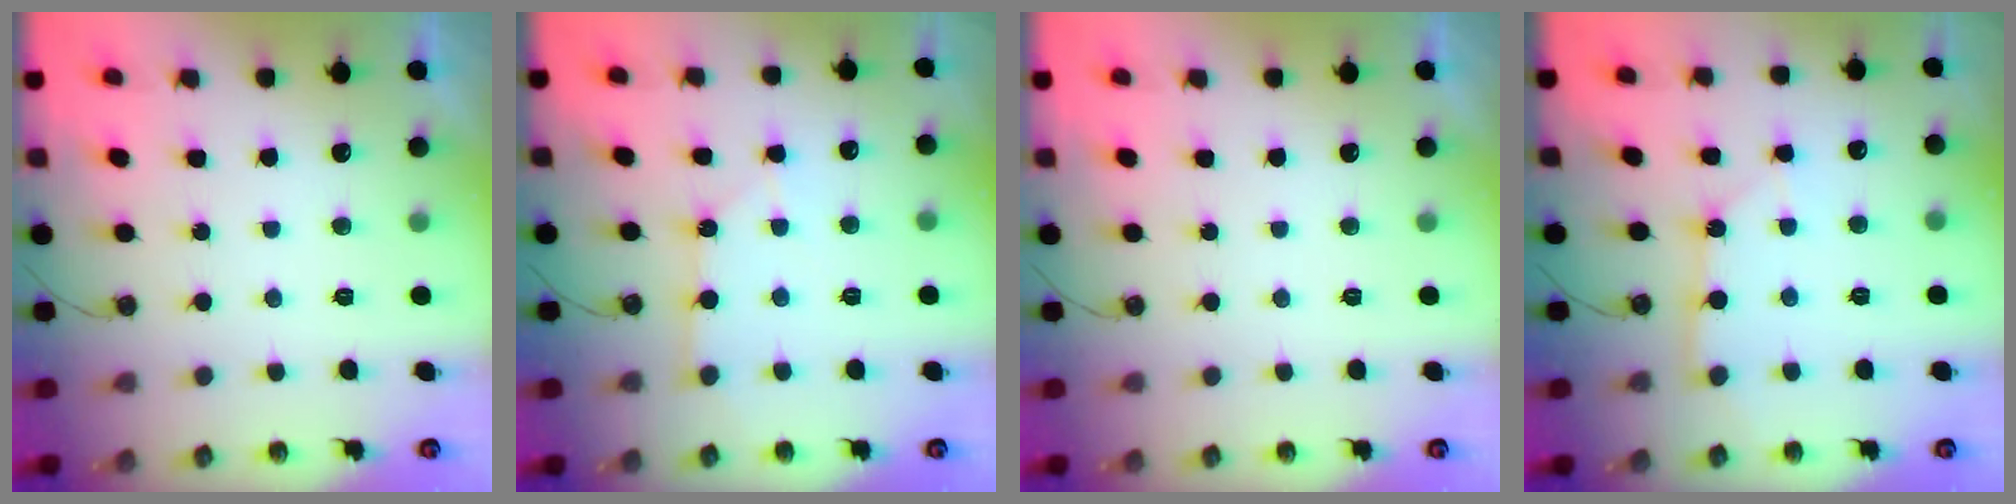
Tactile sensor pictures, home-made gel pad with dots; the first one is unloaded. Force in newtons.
{"total": 3.6, "press": 3.6, "slide": 0.4}
{"total": 0.0}
{"total": 4.1, "press": 4.0, "slide": 0.4}